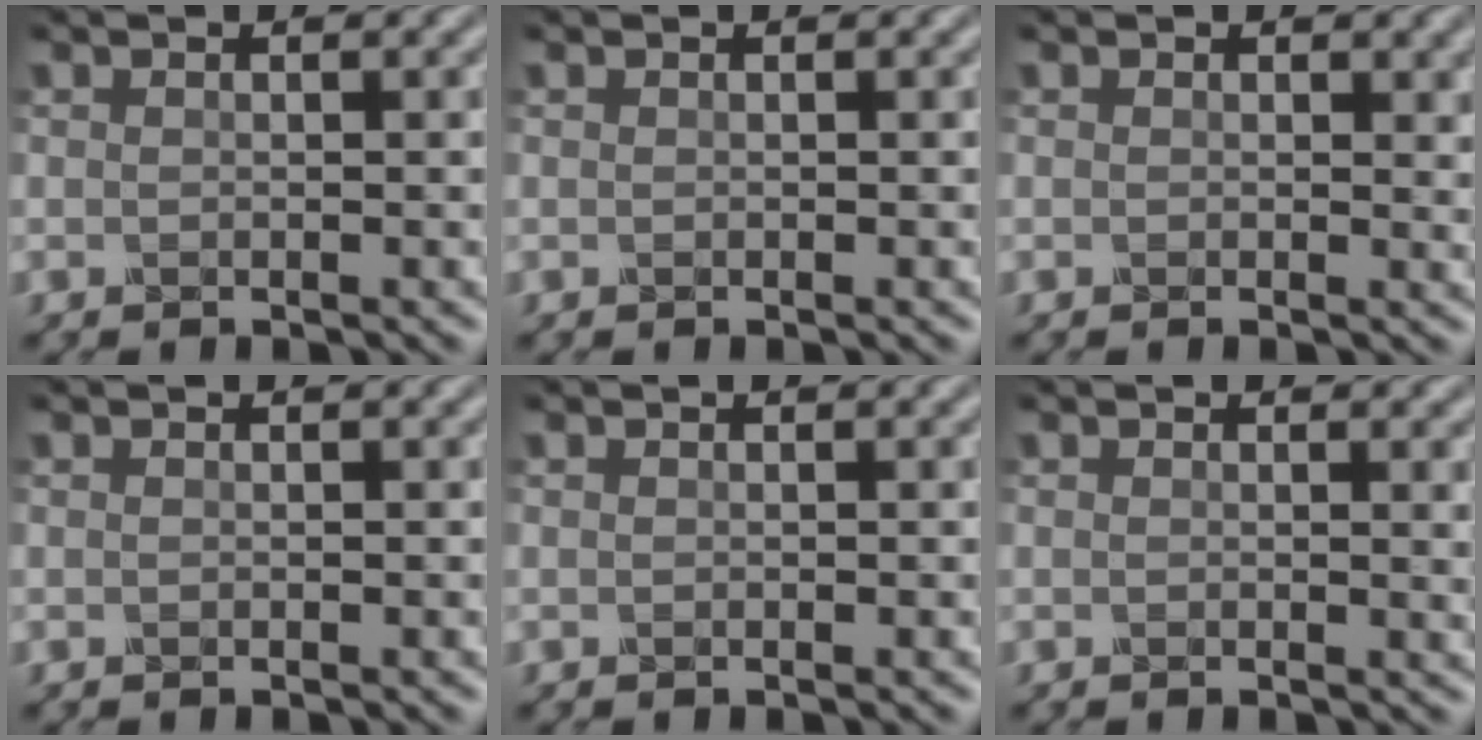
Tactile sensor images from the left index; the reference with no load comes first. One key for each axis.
{"total": 0.0}
{"total": 1.4, "fx": 0.2, "fy": 0.7, "fz": 1.2, "tx": -0.027, "ty": -0.005, "tz": 0.003}
{"total": 0.0}
{"total": 0.0}
{"total": 1.6, "fx": 0.2, "fy": 0.6, "fz": 1.5, "tx": -0.023, "ty": -0.004, "tz": 0.001}